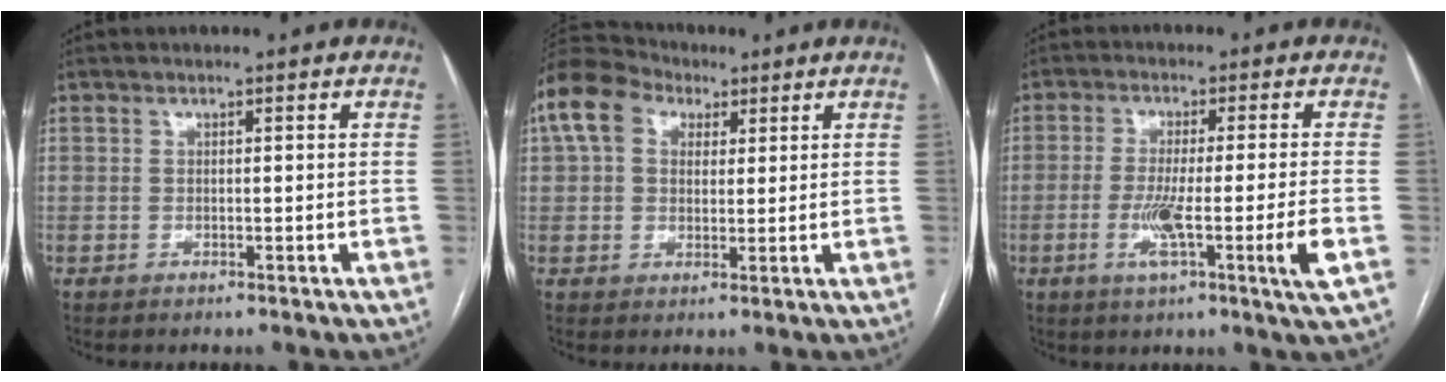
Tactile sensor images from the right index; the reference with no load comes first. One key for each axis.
{"total": 9.6, "fx": 4.2, "fy": 6.8, "fz": 5.2, "tx": -0.119, "ty": 0.046, "tz": 0.073}
{"total": 9.8, "fx": -3.0, "fy": -1.1, "fz": 9.2, "tx": -0.164, "ty": -0.023, "tz": -0.052}